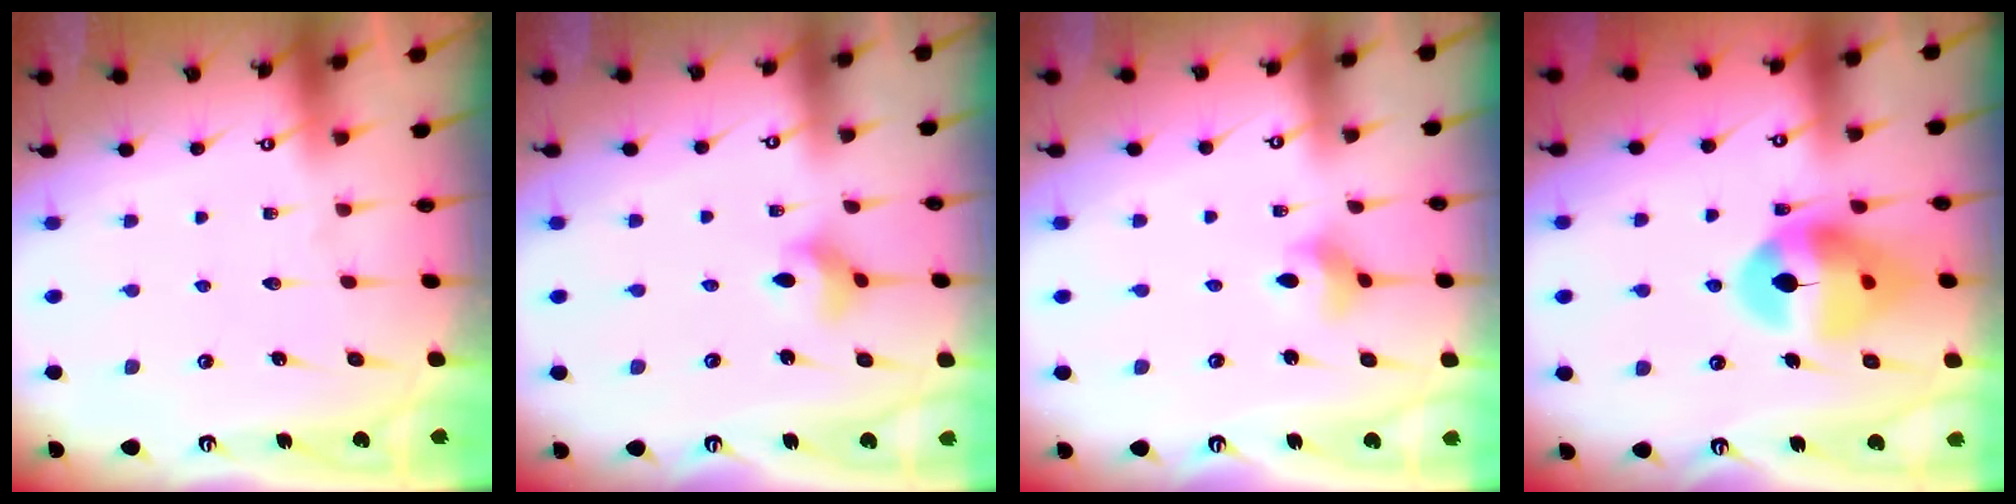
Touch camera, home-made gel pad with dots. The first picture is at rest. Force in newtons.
{"total": 4.2, "press": 4.2, "slide": 0.5}
{"total": 4.2, "press": 4.1, "slide": 0.6}
{"total": 14.7, "press": 14.6, "slide": 1.6}